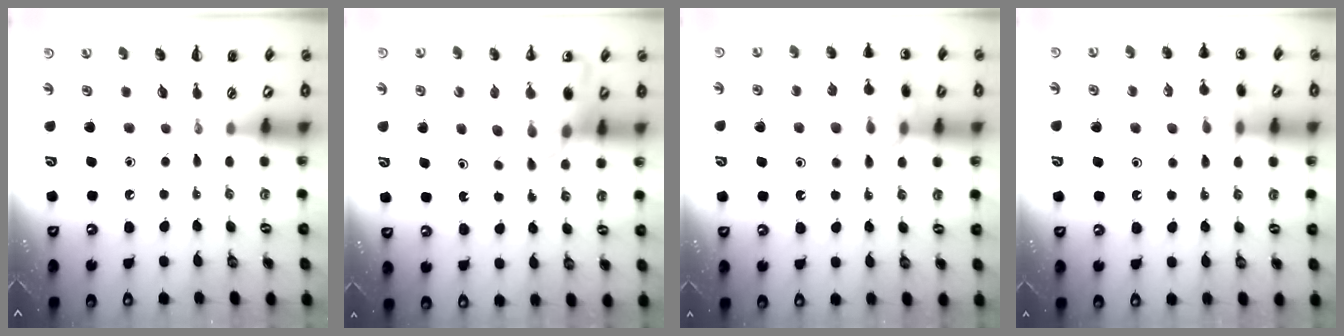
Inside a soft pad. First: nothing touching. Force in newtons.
{"total": 10.7, "press": 10.3, "slide": 3.1}
{"total": 16.3, "press": 16.1, "slide": 2.3}
{"total": 16.5, "press": 16.4, "slide": 2.2}